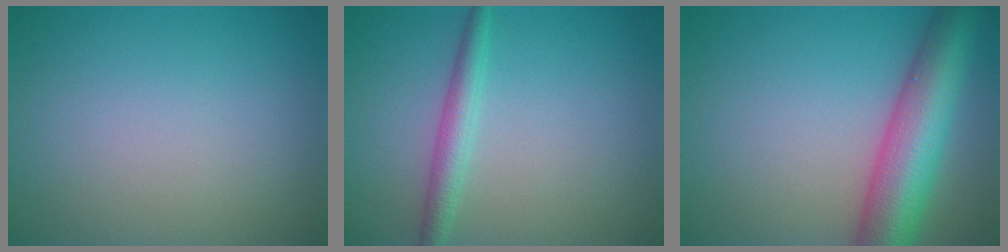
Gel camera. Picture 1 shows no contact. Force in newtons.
{"total": 2.4, "press": 2.4, "slide": 0.1}
{"total": 9.1, "press": 9.1, "slide": 0.2}